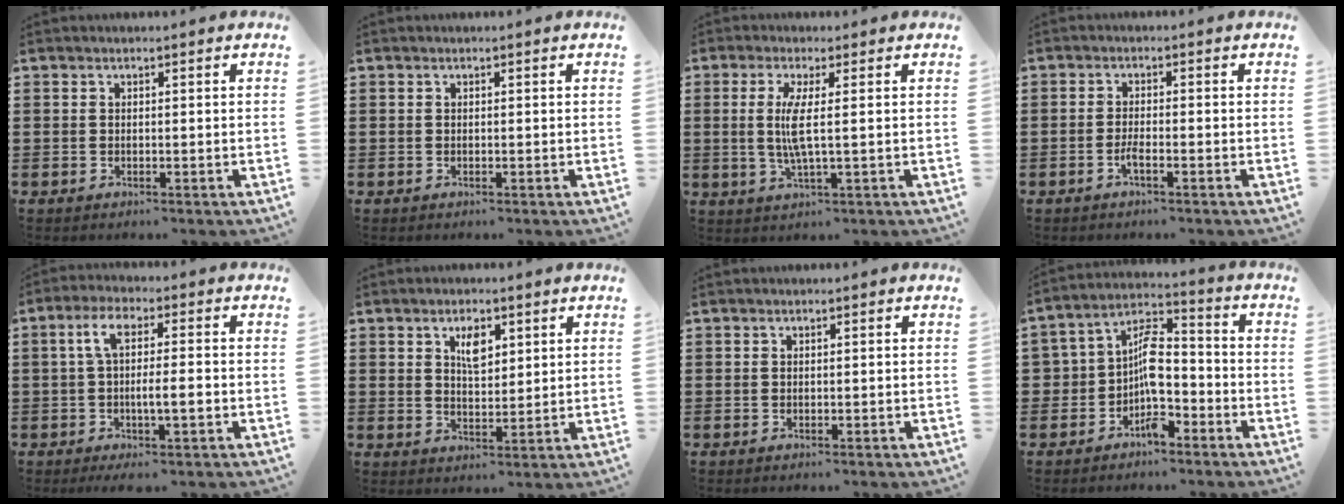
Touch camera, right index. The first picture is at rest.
{"total": 0.0}
{"total": 5.3, "force": [0.4, 0.1, 5.3], "torque": [-0.113, -0.014, -0.001]}
{"total": 2.1, "force": [-1.2, 0.2, 1.7], "torque": [-0.039, -0.004, -0.023]}
{"total": 6.2, "force": [-1.0, 1.4, 6.0], "torque": [-0.105, 0.009, -0.022]}
{"total": 3.8, "force": [2.0, 1.7, 2.8], "torque": [-0.045, 0.001, 0.031]}
{"total": 0.0}
{"total": 7.2, "force": [-2.7, 4.2, 5.2], "torque": [-0.094, 0.015, -0.050]}